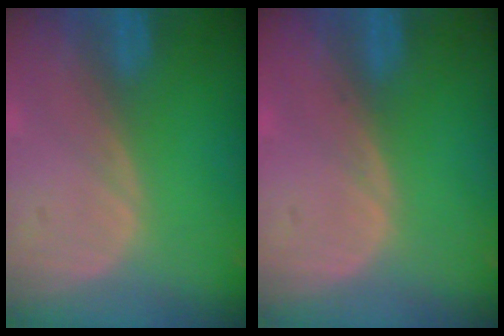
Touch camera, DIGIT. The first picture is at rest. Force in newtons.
{"total": 0.5, "press": 0.1, "slide": 0.5}